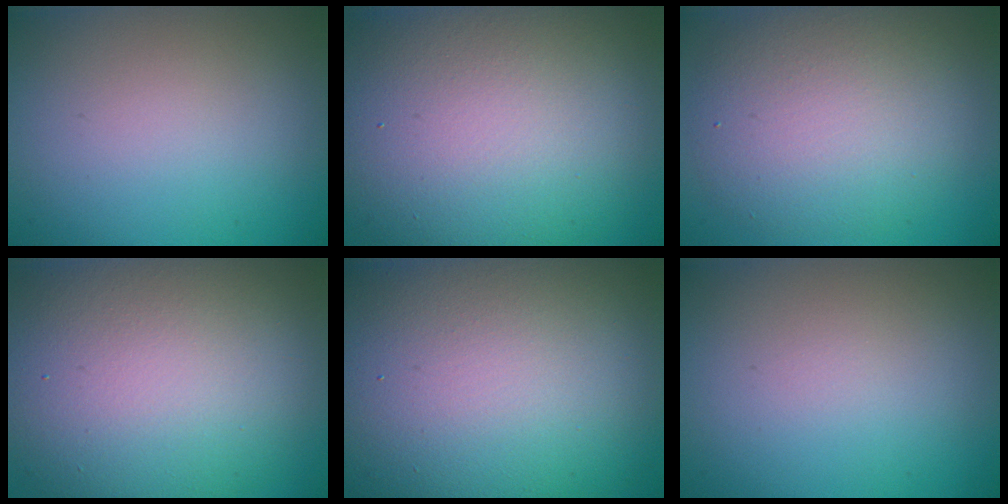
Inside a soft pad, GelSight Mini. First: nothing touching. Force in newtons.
{"total": 14.5, "press": 14.5, "slide": 0.7}
{"total": 6.4, "press": 6.4, "slide": 0.3}
{"total": 12.9, "press": 12.9, "slide": 0.8}
{"total": 18.3, "press": 18.3, "slide": 1.0}
{"total": 0.0}